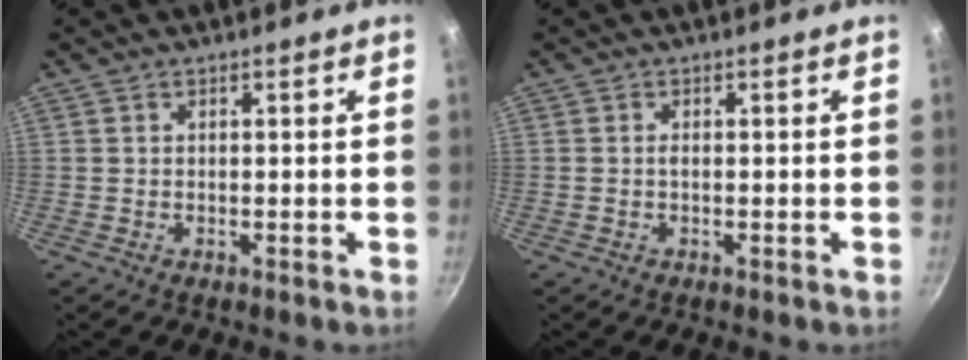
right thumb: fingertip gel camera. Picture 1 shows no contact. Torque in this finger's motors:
{"motor_torque": [0.09, 0.21, 0.32, 0.12, 0.02]}